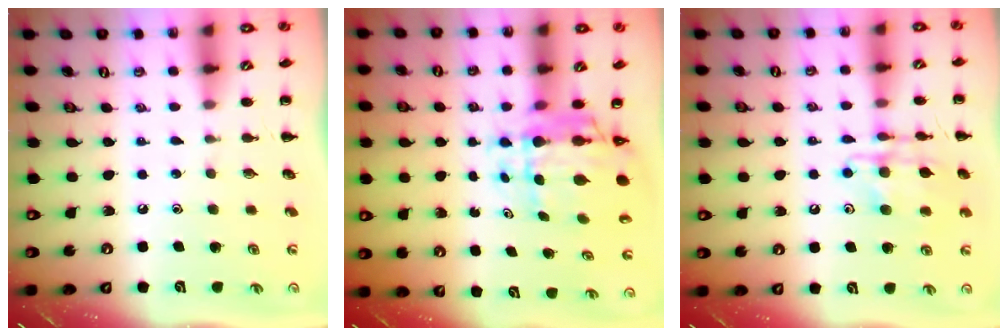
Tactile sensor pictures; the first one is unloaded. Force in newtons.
{"total": 7.1, "press": 6.7, "slide": 2.5}
{"total": 13.5, "press": 13.4, "slide": 1.8}